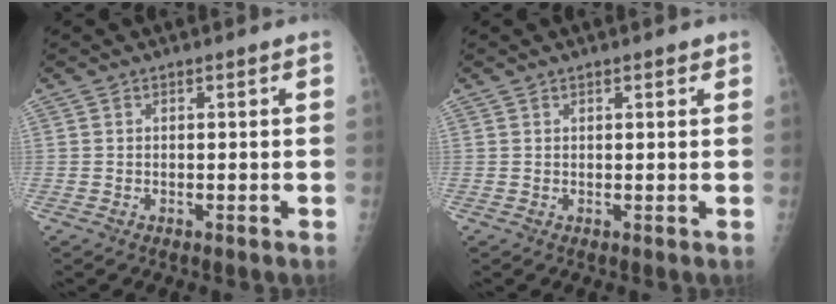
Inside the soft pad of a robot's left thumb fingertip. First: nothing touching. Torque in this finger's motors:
{"motor_torque": [-0.15, -0.08, 0.00, 0.02, -0.06]}